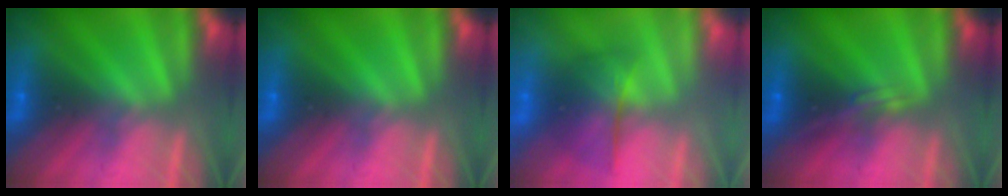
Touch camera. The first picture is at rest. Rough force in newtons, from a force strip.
{"total": 0.0}
{"total": 2.2}
{"total": 2.3}